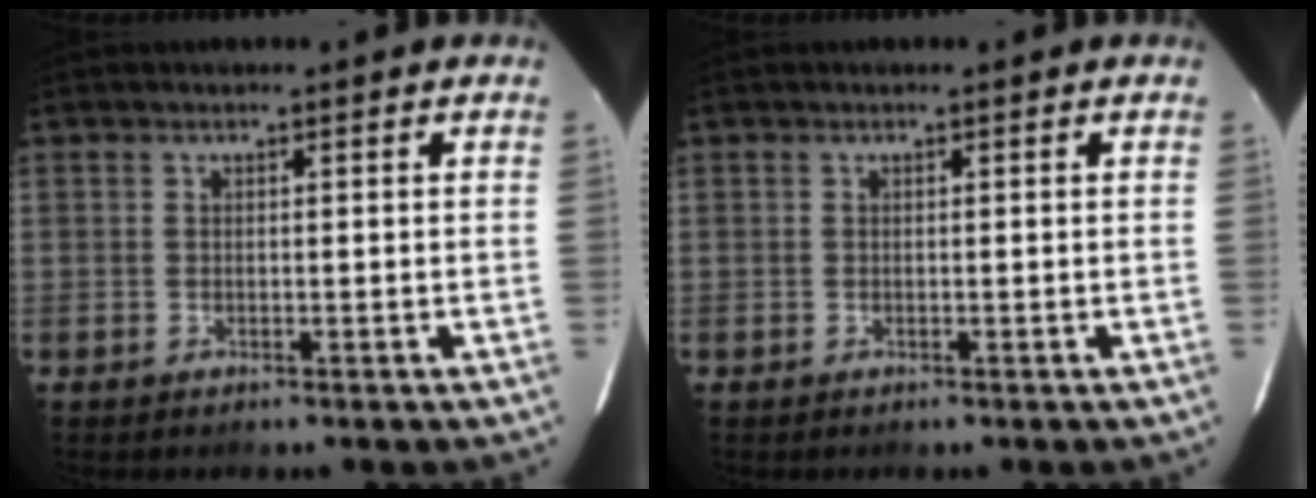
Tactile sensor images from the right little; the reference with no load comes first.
{"total": 0.0}